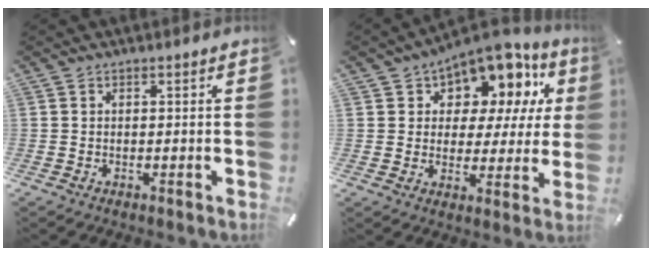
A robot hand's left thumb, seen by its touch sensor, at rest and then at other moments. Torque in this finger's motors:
{"motor_torque": [2.38, 2.64, 1.91, -0.86, 0.12]}